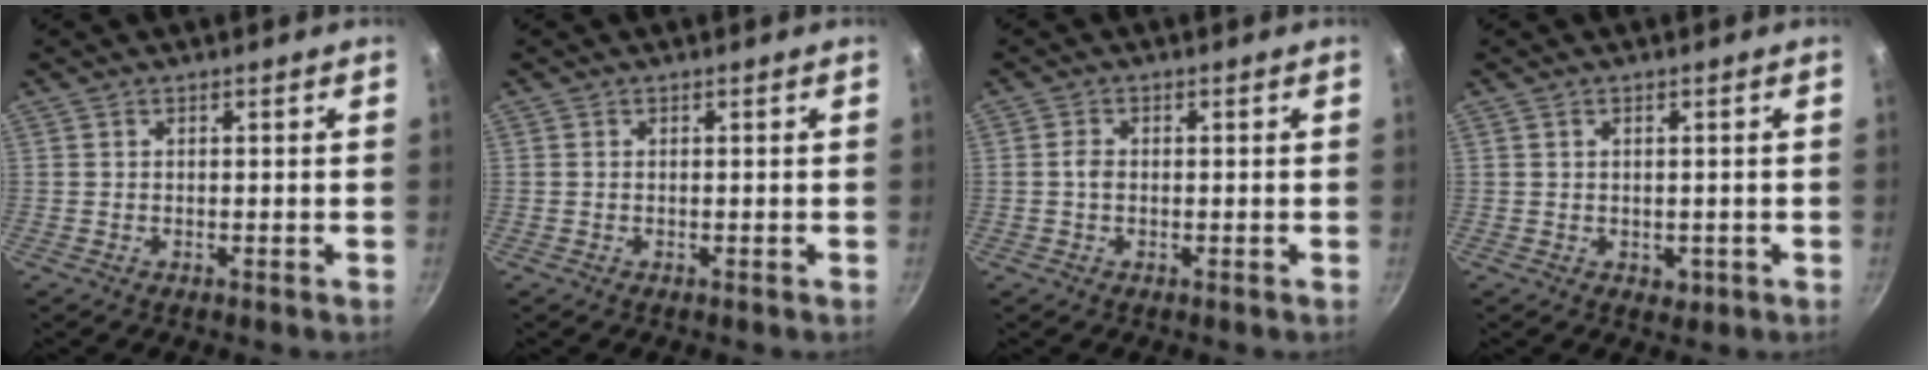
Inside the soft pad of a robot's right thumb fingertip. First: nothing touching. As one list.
[{"total": 0.0}, {"total": 1.8, "force": [-0.2, 1.2, 1.2], "torque": [-0.024, 0.006, -0.006]}, {"total": 1.9, "force": [-0.1, 1.4, 1.2], "torque": [-0.013, -0.001, 0.002]}]